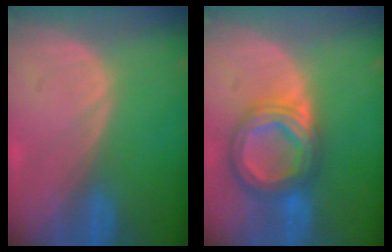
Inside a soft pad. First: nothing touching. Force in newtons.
{"total": 8.6, "press": 8.6, "slide": 0.6}